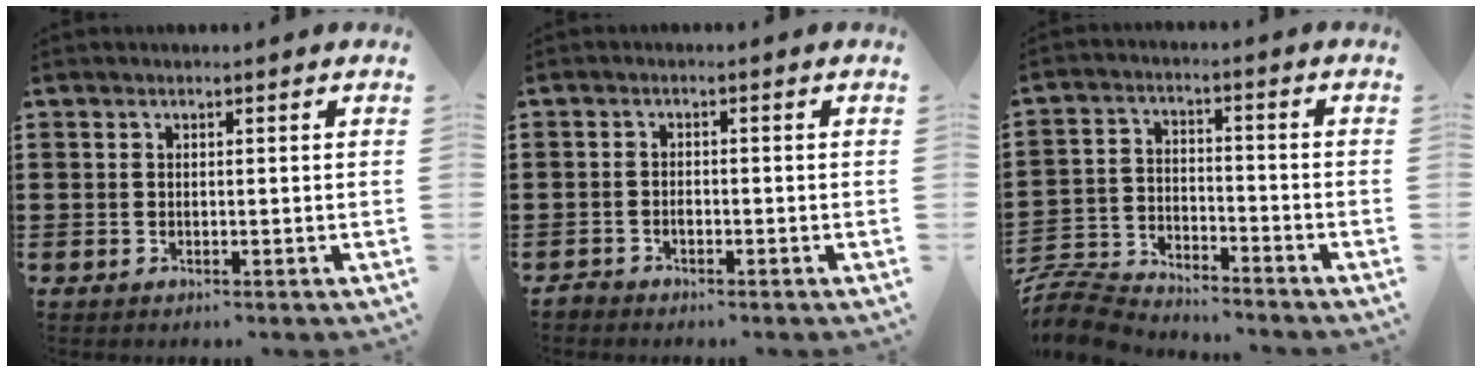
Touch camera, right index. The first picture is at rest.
{"total": 1.2, "force": [-0.8, 0.7, 0.5], "torque": [-0.013, -0.001, -0.017]}
{"total": 7.5, "force": [-7.2, 1.5, 1.0], "torque": [-0.039, 0.013, -0.149]}